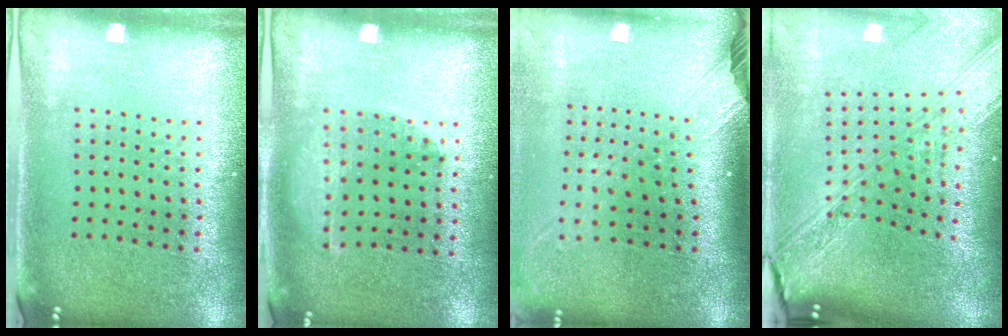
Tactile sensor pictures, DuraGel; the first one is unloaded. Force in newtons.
{"total": 1.1, "press": 1.0, "slide": 0.2}
{"total": 2.5, "press": 1.9, "slide": 1.7}
{"total": 3.9, "press": 2.8, "slide": 2.7}